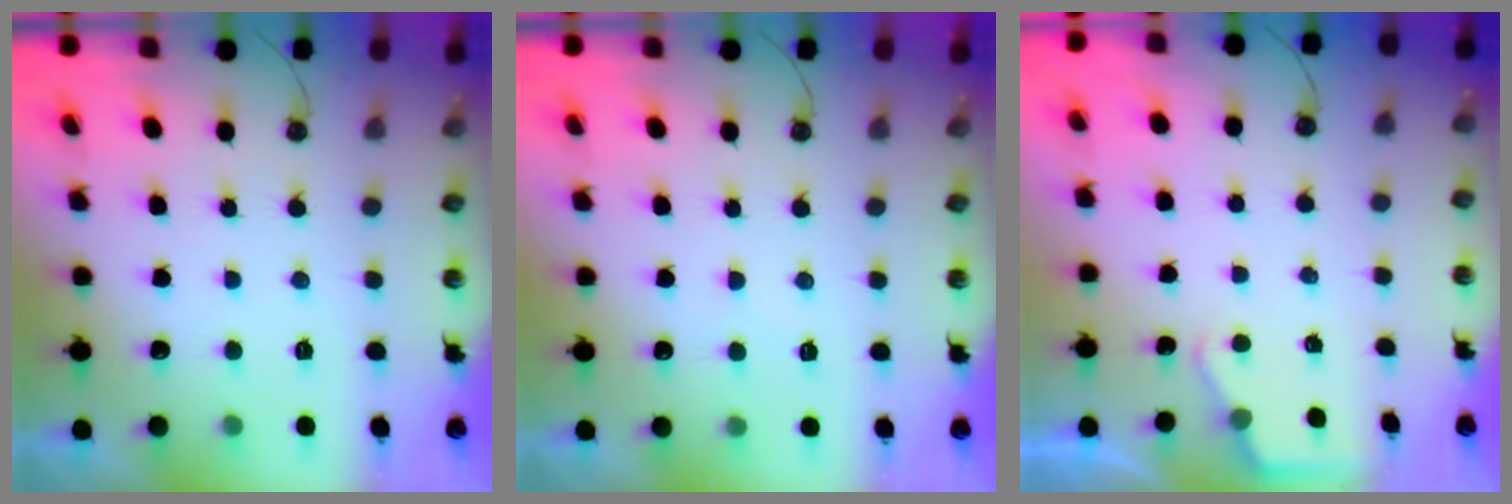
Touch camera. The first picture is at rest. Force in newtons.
{"total": 4.1, "press": 4.1, "slide": 0.6}
{"total": 3.0, "press": 2.9, "slide": 0.5}